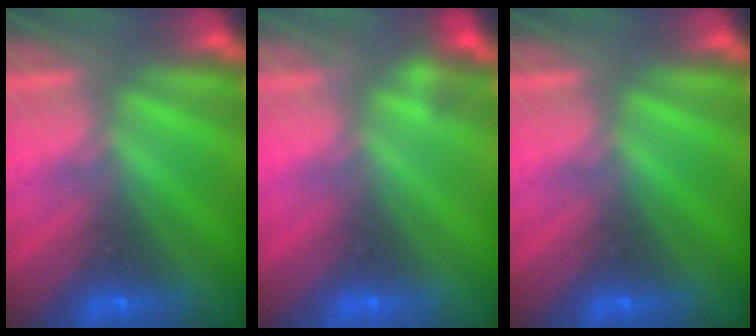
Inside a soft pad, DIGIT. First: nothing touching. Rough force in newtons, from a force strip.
{"total": 2.2}
{"total": 0.0}